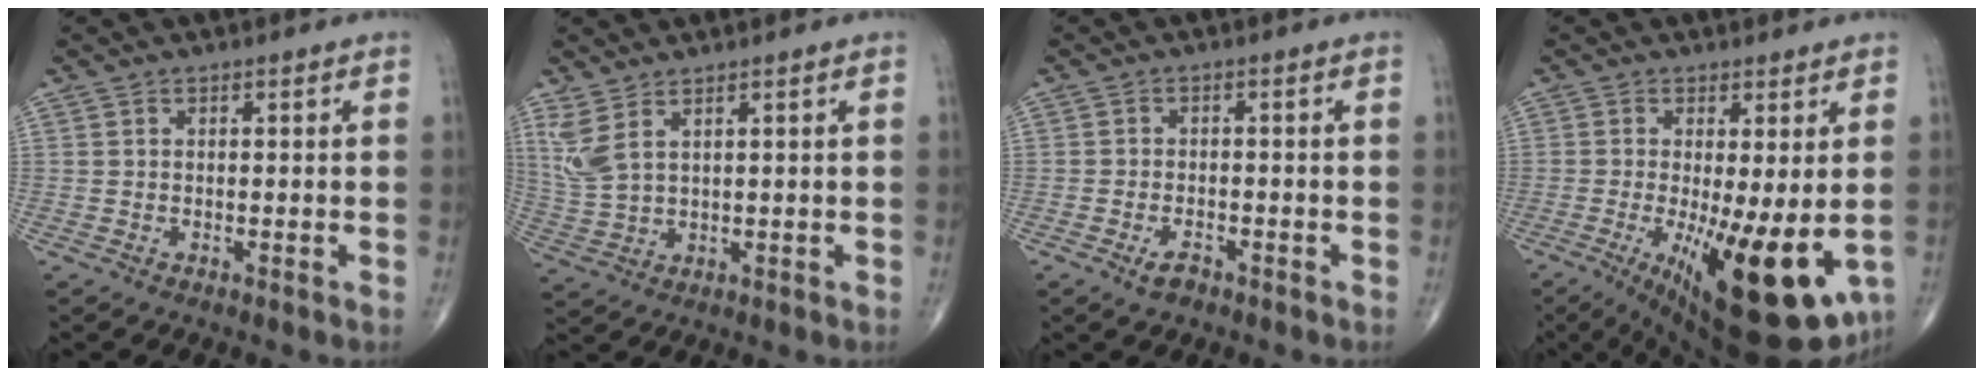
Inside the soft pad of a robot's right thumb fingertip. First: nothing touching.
{"total": 5.9, "force": [3.2, 2.0, 4.5], "torque": [-0.114, -0.012, 0.079]}
{"total": 2.8, "force": [-1.8, 1.4, 1.7], "torque": [-0.031, 0.006, -0.029]}
{"total": 18.2, "force": [-4.2, 5.8, 16.8], "torque": [-0.226, -0.034, -0.041]}